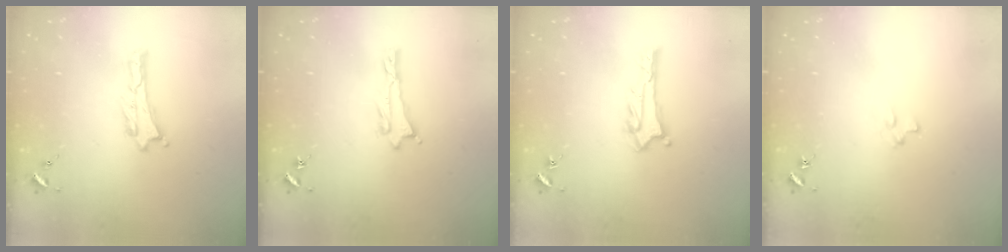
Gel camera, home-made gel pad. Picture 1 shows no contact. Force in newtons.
{"total": 0.5, "press": 0.5, "slide": 0.2}
{"total": 2.7, "press": 2.7, "slide": 0.2}
{"total": 1.9, "press": 1.9, "slide": 0.2}